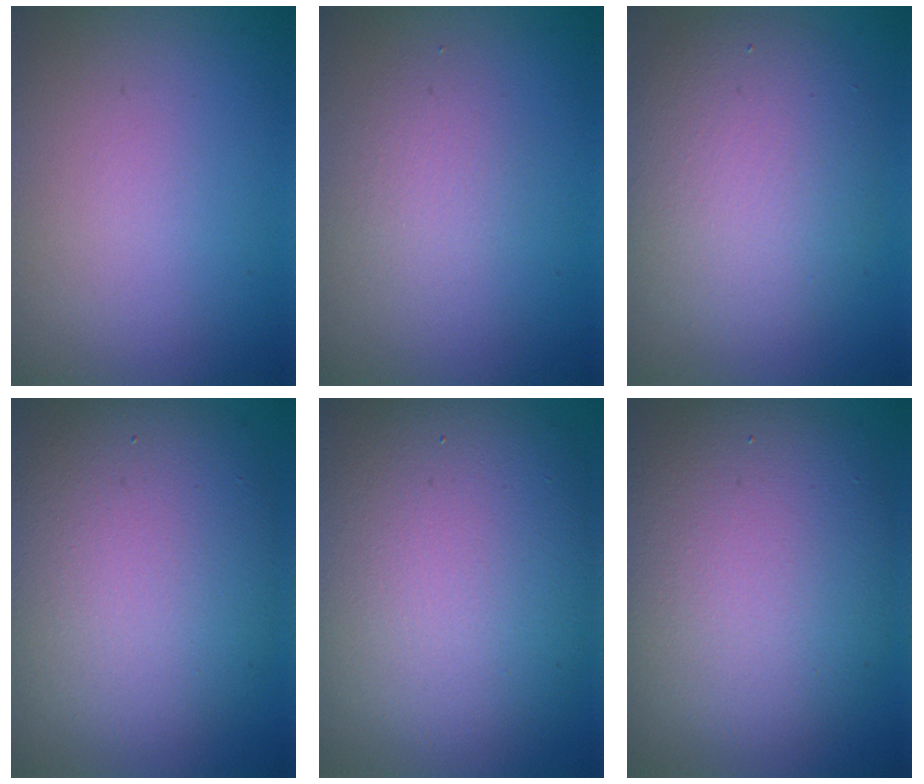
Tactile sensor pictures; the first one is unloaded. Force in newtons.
{"total": 1.8, "press": 1.8, "slide": 0.1}
{"total": 6.2, "press": 6.1, "slide": 0.5}
{"total": 10.5, "press": 10.5, "slide": 0.6}
{"total": 13.2, "press": 13.2, "slide": 0.9}
{"total": 10.6, "press": 10.6, "slide": 0.8}